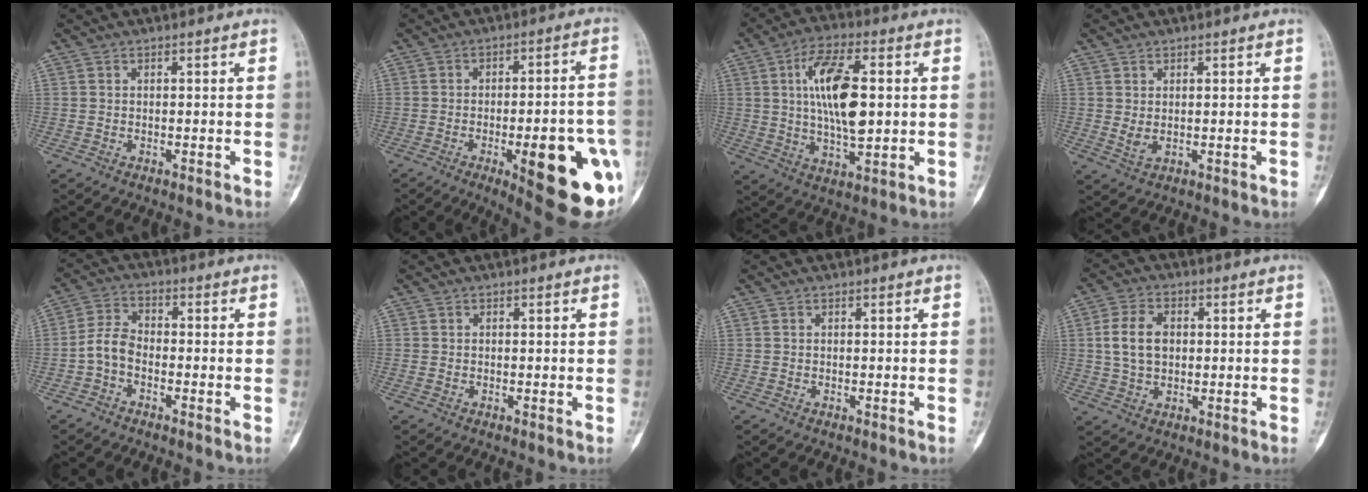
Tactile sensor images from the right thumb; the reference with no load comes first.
{"total": 20.9, "force": [-6.8, 5.7, 18.9], "torque": [-0.188, 0.010, -0.071]}
{"total": 14.7, "force": [2.1, 6.3, 13.1], "torque": [-0.222, -0.002, 0.037]}
{"total": 2.1, "force": [0.4, 1.1, 1.8], "torque": [-0.031, -0.004, 0.014]}
{"total": 4.9, "force": [-1.9, 3.0, 3.4], "torque": [-0.067, 0.022, -0.048]}
{"total": 0.0}
{"total": 0.0}
{"total": 7.7, "force": [0.9, 5.3, 5.5], "torque": [-0.094, 0.006, 0.016]}